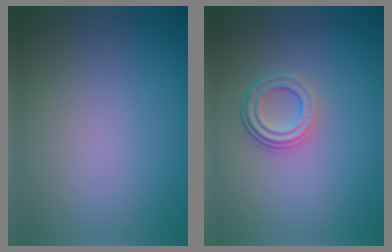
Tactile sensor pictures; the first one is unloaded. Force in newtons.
{"total": 3.3, "press": 2.4, "slide": 2.3}